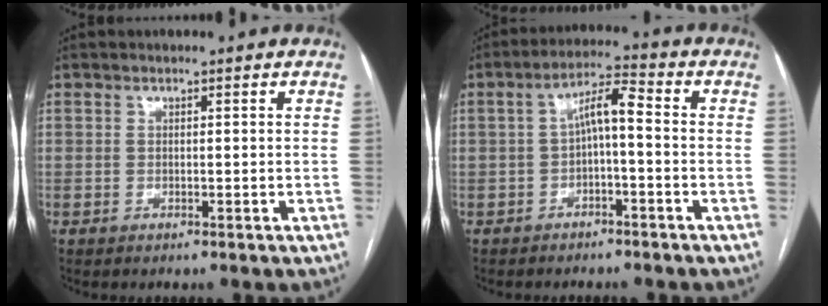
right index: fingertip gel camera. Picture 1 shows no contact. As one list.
[{"total": 5.7, "force": [-0.5, 1.3, 5.5], "torque": [-0.098, 0.027, -0.011]}]